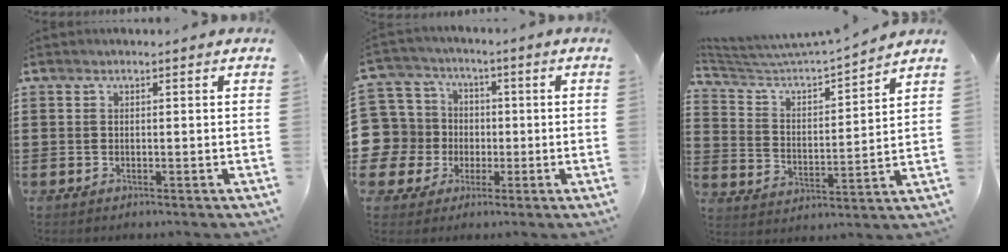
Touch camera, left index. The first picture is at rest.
{"total": 9.1, "force": [-1.1, 8.9, 1.7], "torque": [-0.104, 0.003, -0.023]}
{"total": 4.3, "force": [4.0, 0.4, 1.4], "torque": [-0.053, -0.036, 0.059]}